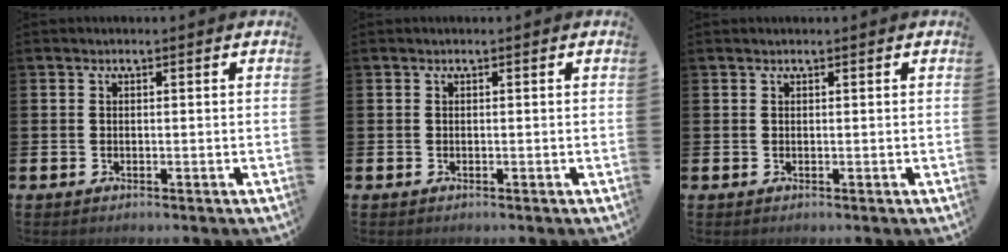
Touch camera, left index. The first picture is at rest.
{"total": 0.0}
{"total": 0.0}